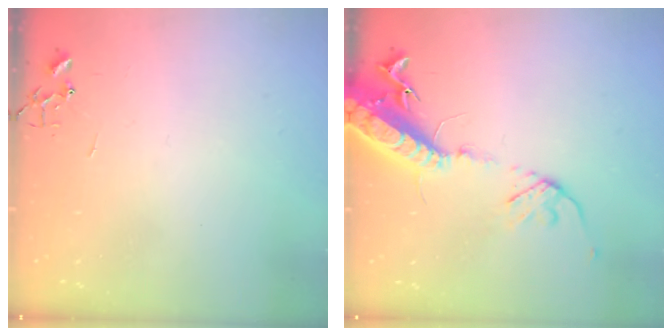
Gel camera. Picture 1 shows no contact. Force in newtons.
{"total": 17.1, "press": 16.6, "slide": 4.0}